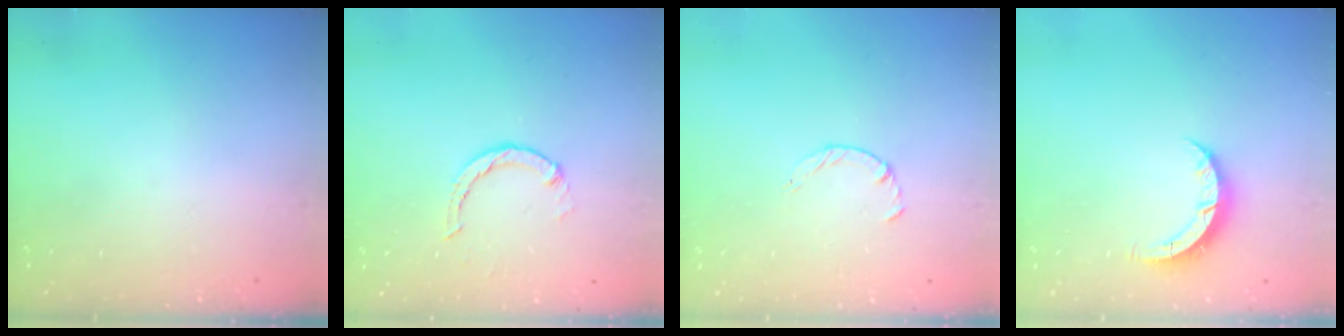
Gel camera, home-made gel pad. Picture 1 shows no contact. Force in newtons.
{"total": 1.8, "press": 1.8, "slide": 0.2}
{"total": 1.8, "press": 1.7, "slide": 0.3}
{"total": 4.4, "press": 4.4, "slide": 0.3}